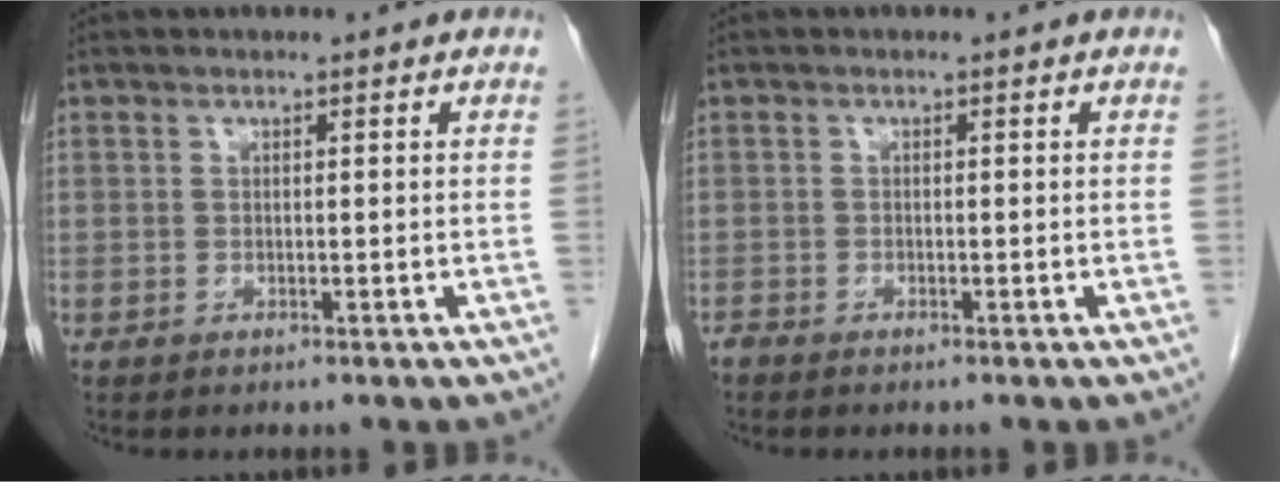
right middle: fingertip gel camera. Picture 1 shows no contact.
{"total": 0.7, "force": [-0.7, 0.1, 0.1], "torque": [-0.009, -0.002, -0.015]}